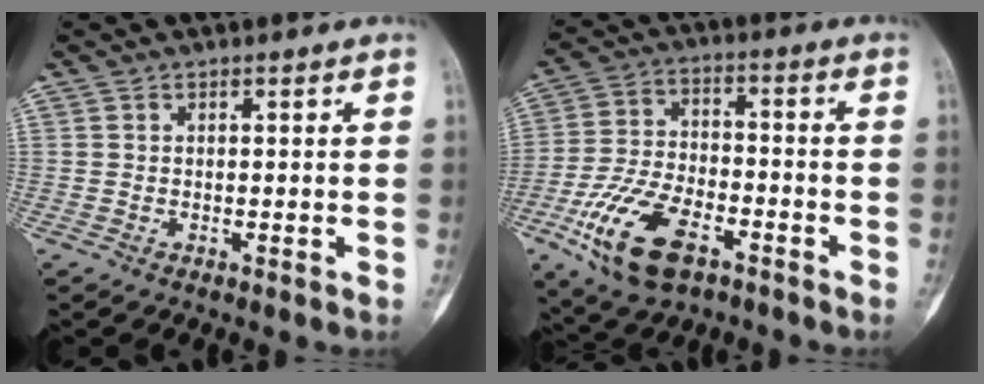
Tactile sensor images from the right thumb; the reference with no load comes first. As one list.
[{"total": 15.4, "force": [-7.5, 8.0, 10.8], "torque": [-0.208, 0.020, -0.134]}]